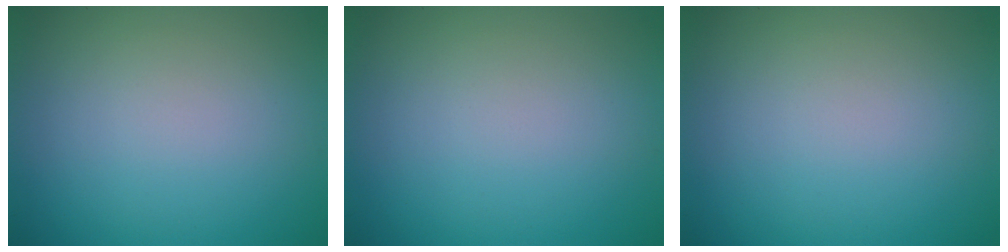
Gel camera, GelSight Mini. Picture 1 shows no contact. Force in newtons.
{"total": 0.0}
{"total": 0.0}